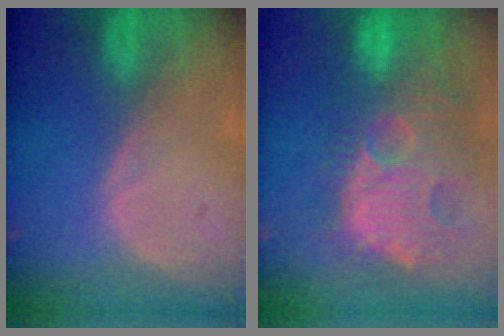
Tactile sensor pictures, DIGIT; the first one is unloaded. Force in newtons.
{"total": 14.3, "press": 12.5, "slide": 6.9}